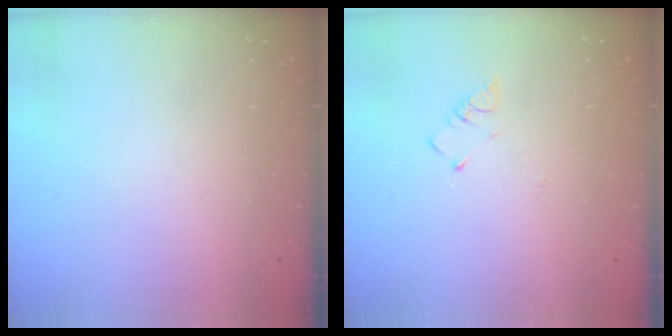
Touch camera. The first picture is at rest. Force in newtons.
{"total": 2.6, "press": 2.6, "slide": 0.5}